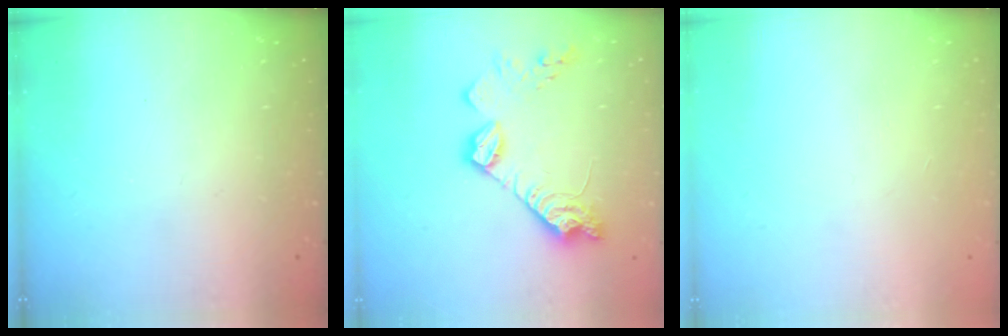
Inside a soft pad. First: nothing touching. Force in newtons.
{"total": 13.2, "press": 13.2, "slide": 0.4}
{"total": 0.0}